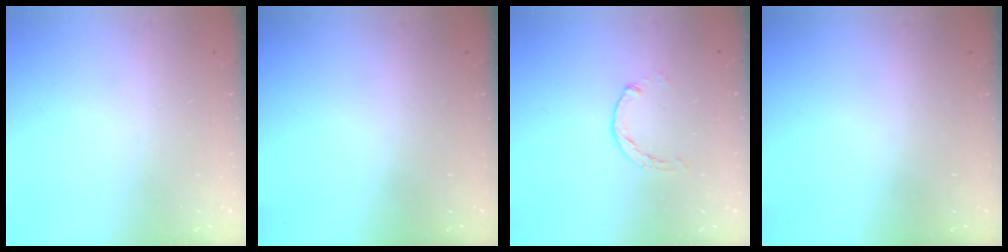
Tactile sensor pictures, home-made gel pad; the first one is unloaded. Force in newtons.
{"total": 0.0}
{"total": 0.7, "press": 0.7, "slide": 0.2}
{"total": 0.0}